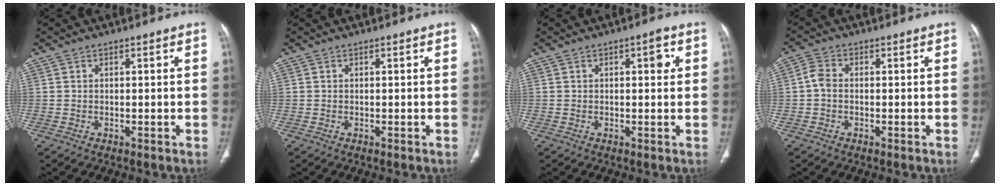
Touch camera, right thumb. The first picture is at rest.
{"total": 0.0}
{"total": 3.0, "force": [0.7, 1.4, 2.6], "torque": [-0.027, 0.003, 0.007]}
{"total": 2.9, "force": [-0.5, 2.0, 2.1], "torque": [-0.041, 0.008, -0.016]}